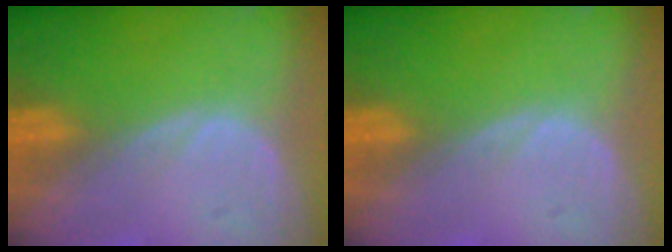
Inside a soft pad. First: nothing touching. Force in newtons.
{"total": 0.0}